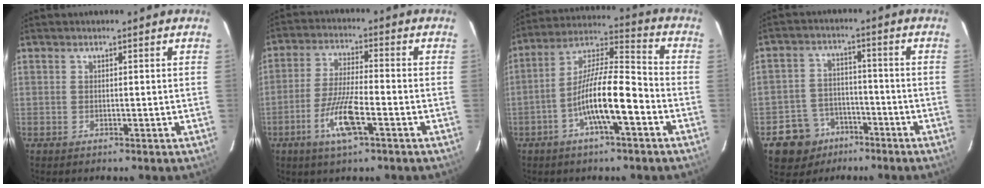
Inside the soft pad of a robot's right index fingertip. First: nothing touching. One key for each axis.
{"total": 8.3, "fx": -3.6, "fy": 1.2, "fz": 7.4, "tx": -0.148, "ty": -0.007, "tz": -0.065}
{"total": 12.7, "fx": -4.5, "fy": 1.9, "fz": 11.7, "tx": -0.219, "ty": 0.014, "tz": -0.080}
{"total": 7.5, "fx": -4.1, "fy": 6.2, "fz": 1.2, "tx": -0.023, "ty": 0.011, "tz": -0.059}